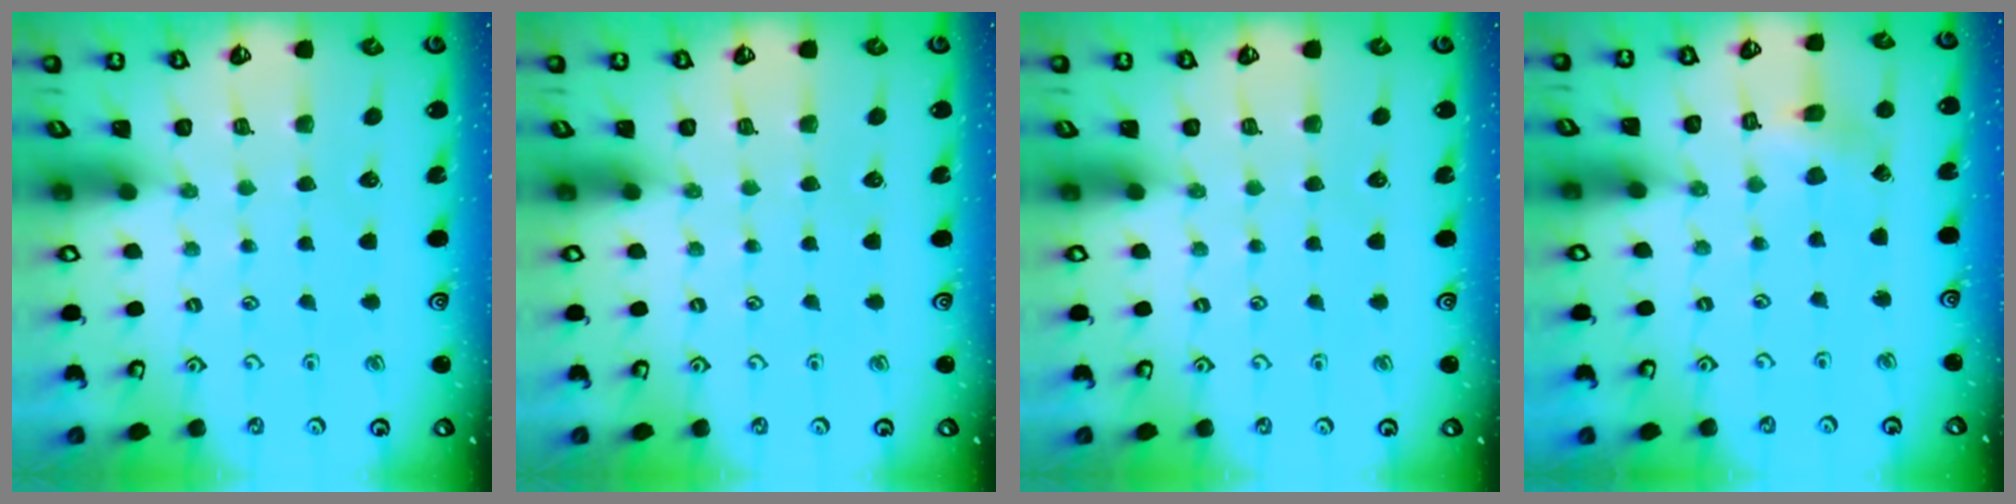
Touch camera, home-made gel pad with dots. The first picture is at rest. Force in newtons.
{"total": 0.0}
{"total": 0.0}
{"total": 2.7, "press": 2.7, "slide": 0.3}